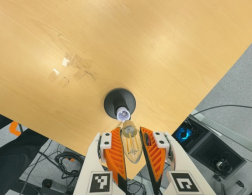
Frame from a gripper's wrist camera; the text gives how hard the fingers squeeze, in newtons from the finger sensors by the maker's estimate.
{"total": 12.5, "left": 13.2, "right": 11.8}